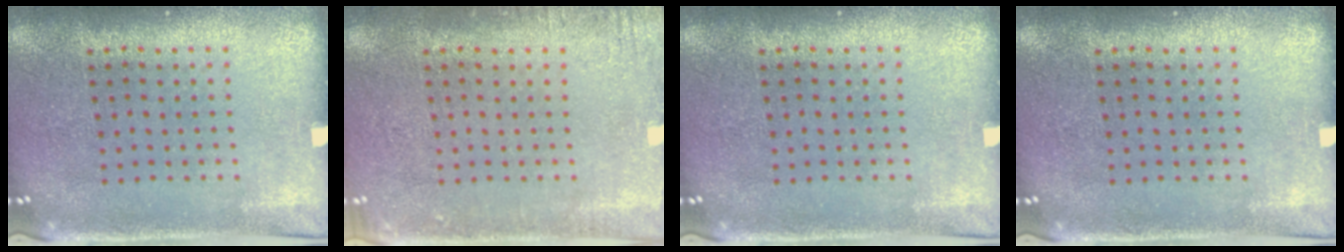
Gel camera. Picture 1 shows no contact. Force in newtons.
{"total": 1.8, "press": 1.8, "slide": 0.2}
{"total": 0.0}
{"total": 0.0}